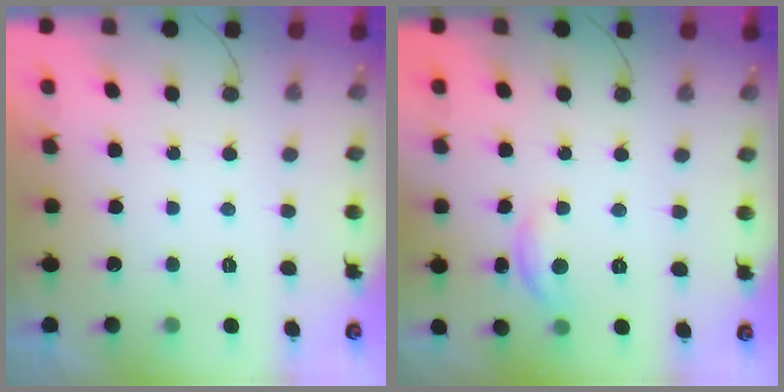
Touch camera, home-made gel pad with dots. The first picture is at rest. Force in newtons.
{"total": 6.5, "press": 6.5, "slide": 0.3}